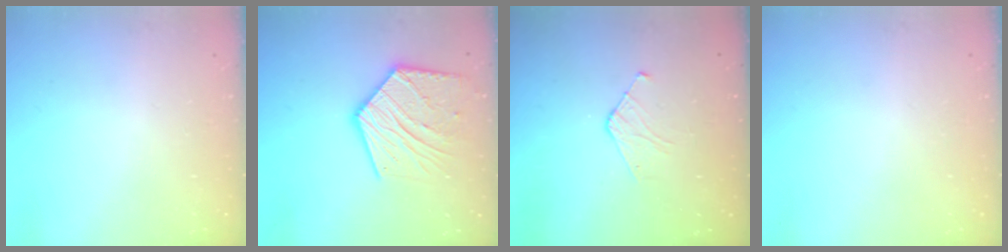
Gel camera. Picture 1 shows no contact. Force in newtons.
{"total": 17.9, "press": 17.8, "slide": 1.3}
{"total": 3.7, "press": 3.7, "slide": 0.3}
{"total": 0.0}